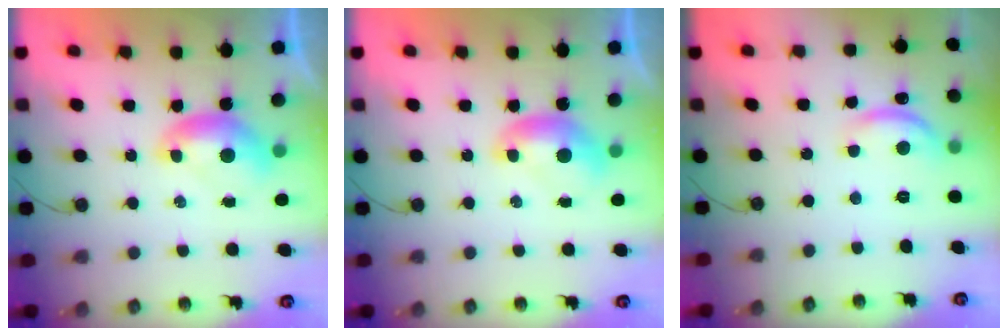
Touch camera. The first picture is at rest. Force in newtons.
{"total": 0.0}
{"total": 4.4, "press": 4.3, "slide": 0.7}